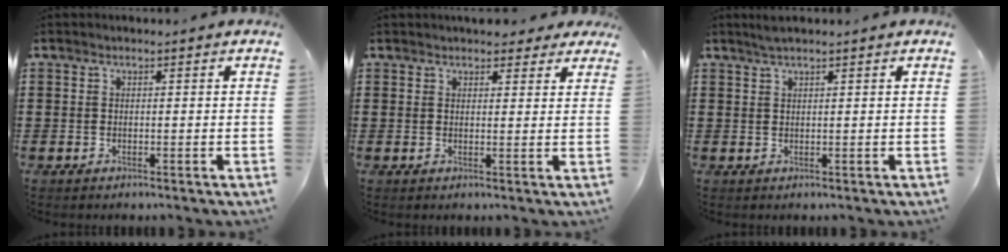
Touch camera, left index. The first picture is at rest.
{"total": 2.9, "force": [2.6, 1.0, 0.9], "torque": [-0.007, -0.005, 0.046]}
{"total": 1.5, "force": [1.2, 0.1, 1.0], "torque": [-0.020, 0.002, 0.021]}